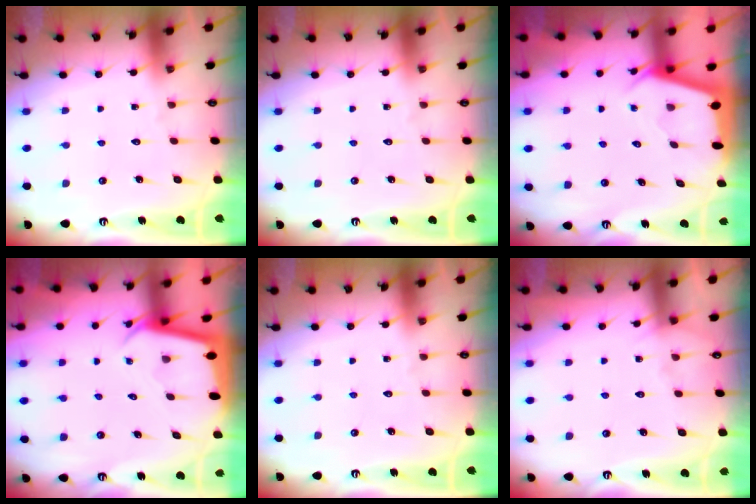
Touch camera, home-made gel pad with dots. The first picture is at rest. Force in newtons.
{"total": 0.0}
{"total": 2.3, "press": 2.3, "slide": 0.3}
{"total": 2.1, "press": 2.1, "slide": 0.1}
{"total": 0.0}
{"total": 5.5, "press": 5.5, "slide": 0.6}